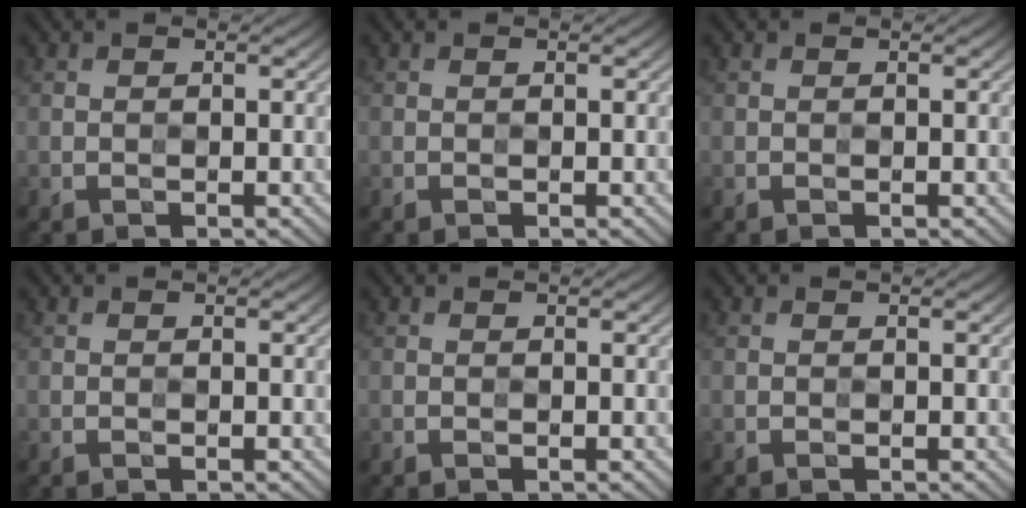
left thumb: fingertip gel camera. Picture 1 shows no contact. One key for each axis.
{"total": 0.0}
{"total": 0.0}
{"total": 0.0}
{"total": 0.0}
{"total": 0.0}